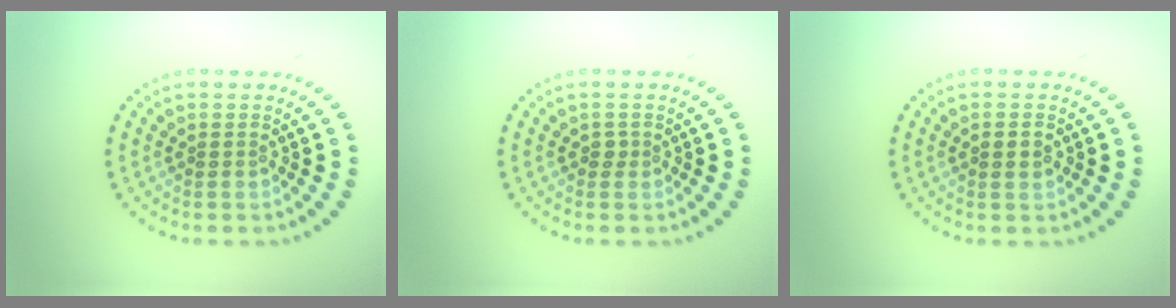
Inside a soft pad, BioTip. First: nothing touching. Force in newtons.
{"total": 0.7, "press": 0.4, "slide": 0.5}
{"total": 0.8, "press": 0.8, "slide": 0.2}